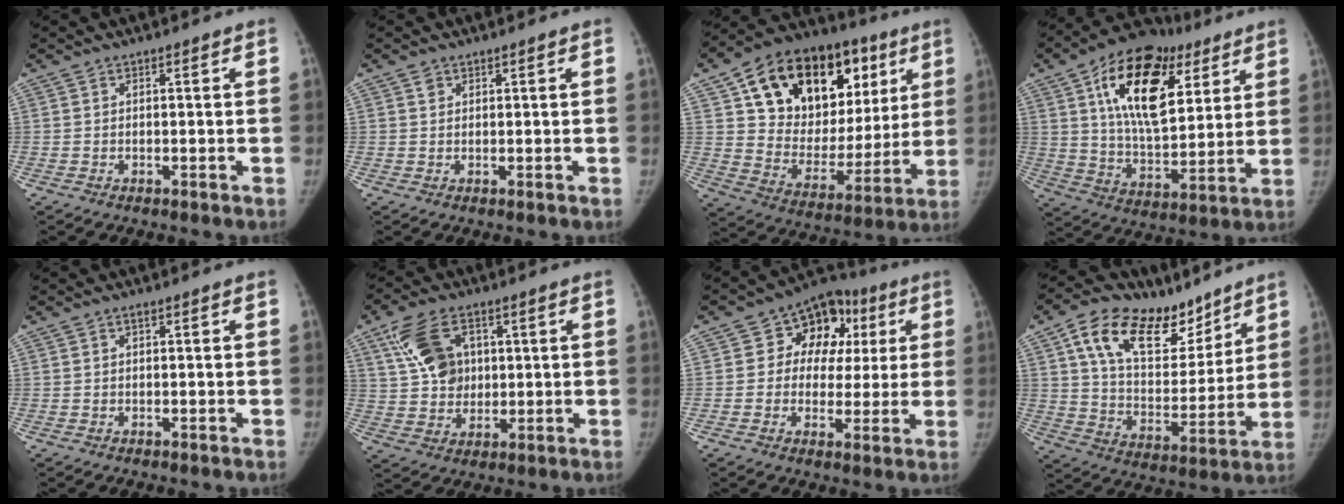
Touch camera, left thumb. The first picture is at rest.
{"total": 1.0, "force": [0.5, 0.8, 0.2], "torque": [0.007, -0.001, 0.008]}
{"total": 28.7, "force": [11.8, 17.9, 19.0], "torque": [-0.241, 0.013, 0.198]}
{"total": 23.8, "force": [9.9, 13.0, 17.4], "torque": [-0.252, -0.026, 0.161]}
{"total": 0.5, "force": [0.1, 0.4, 0.3], "torque": [-0.003, 0.001, 0.001]}
{"total": 11.2, "force": [3.9, 8.1, 6.6], "torque": [-0.095, -0.007, 0.076]}
{"total": 14.2, "force": [3.7, 10.8, 8.4], "torque": [-0.054, 0.020, 0.049]}
{"total": 22.5, "force": [13.5, 12.3, 13.1], "torque": [-0.174, -0.040, 0.232]}